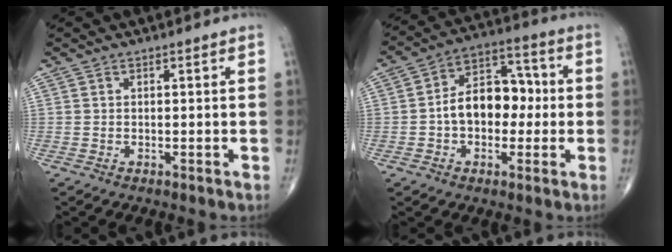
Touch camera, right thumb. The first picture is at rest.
{"total": 12.2, "force": [-0.7, 8.3, 8.9], "torque": [-0.110, 0.042, -0.022]}